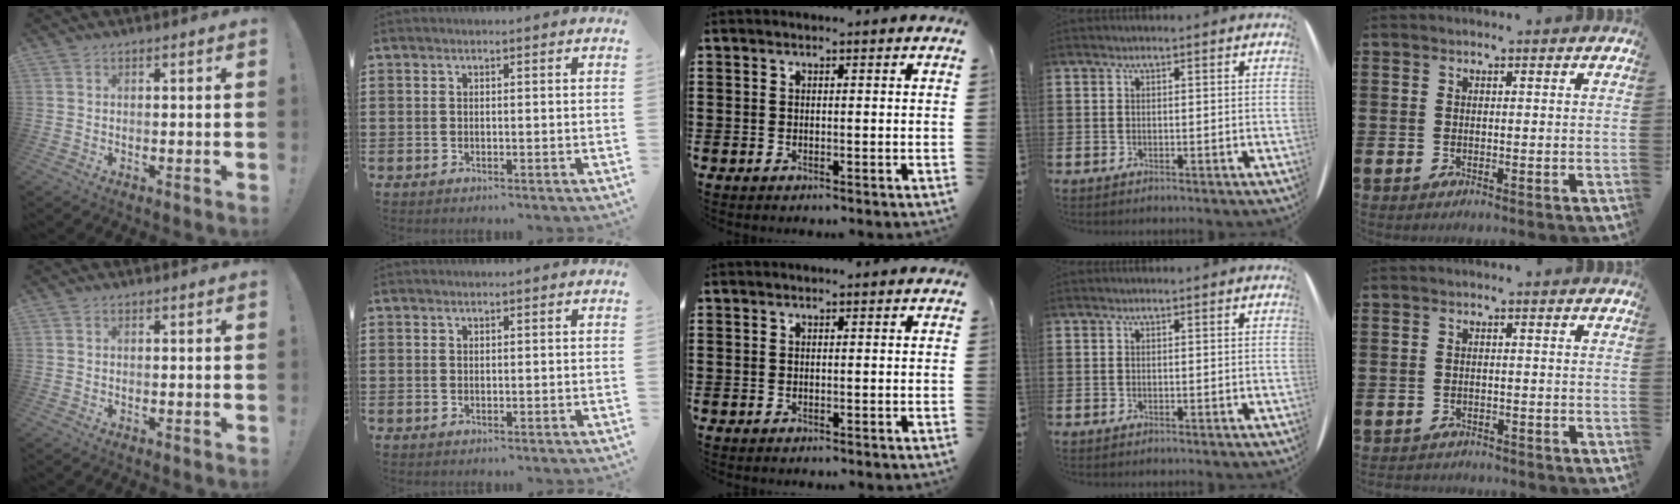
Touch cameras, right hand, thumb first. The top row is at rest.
{"little": {"total": 1.0, "force": [-1.0, 0.2, -0.1], "torque": [-0.003, 0.003, -0.021]}}